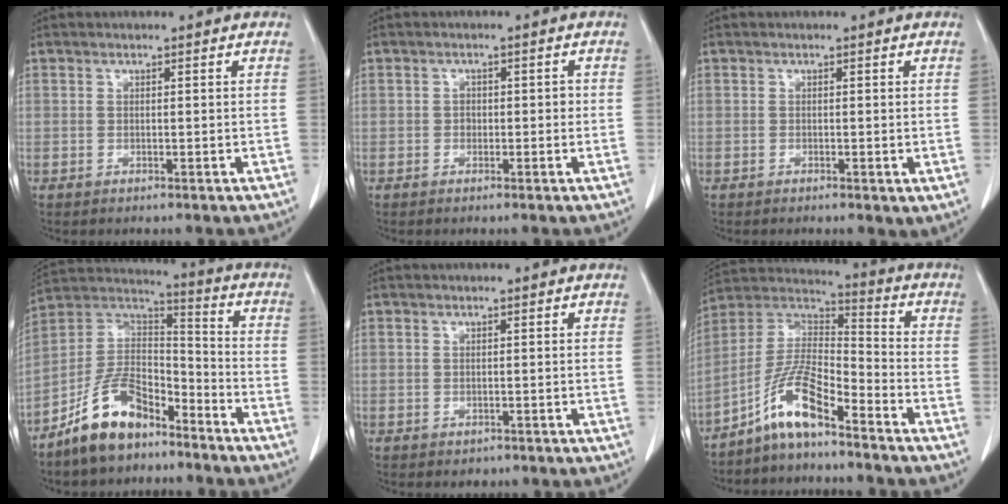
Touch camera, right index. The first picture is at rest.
{"total": 1.8, "force": [-0.2, 1.4, 1.2], "torque": [-0.012, 0.006, -0.003]}
{"total": 1.1, "force": [-0.3, 0.5, 1.0], "torque": [-0.017, -0.003, -0.003]}
{"total": 12.4, "force": [-8.9, 5.5, 6.7], "torque": [-0.135, 0.029, -0.170]}
{"total": 1.1, "force": [-0.5, 1.0, 0.2], "torque": [-0.005, 0.004, -0.002]}
{"total": 10.3, "force": [-7.1, 1.9, 7.2], "torque": [-0.156, 0.019, -0.137]}